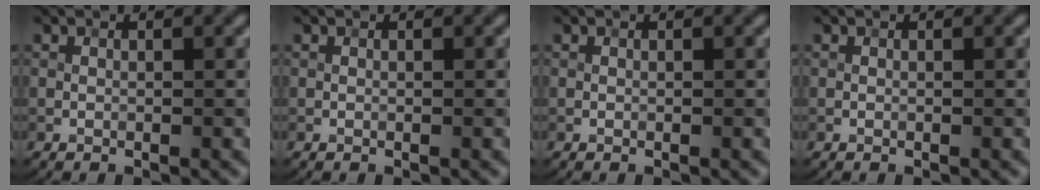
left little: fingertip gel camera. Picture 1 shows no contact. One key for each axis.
{"total": 0.0}
{"total": 0.0}
{"total": 0.0}